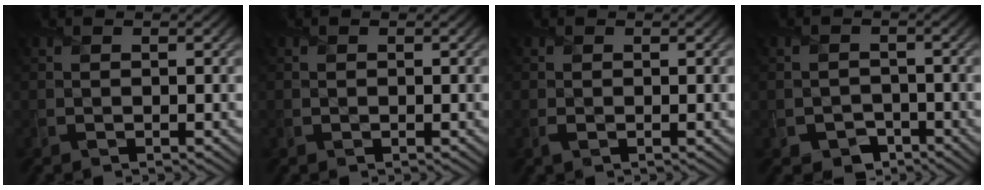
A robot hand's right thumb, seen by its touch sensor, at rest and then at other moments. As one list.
[{"total": 0.0}, {"total": 0.5, "force": [-0.2, 0.3, 0.4], "torque": [-0.012, -0.004, -0.002]}, {"total": 3.3, "force": [-2.1, 2.4, 0.9], "torque": [-0.015, -0.011, -0.037]}]